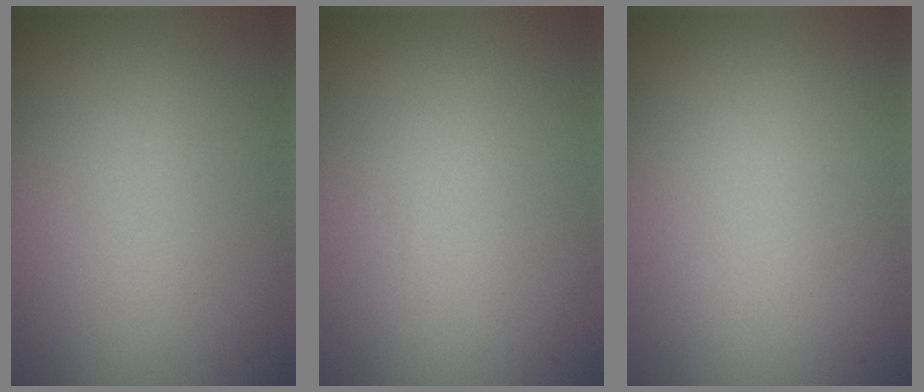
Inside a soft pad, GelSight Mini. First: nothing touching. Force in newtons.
{"total": 0.0}
{"total": 0.0}